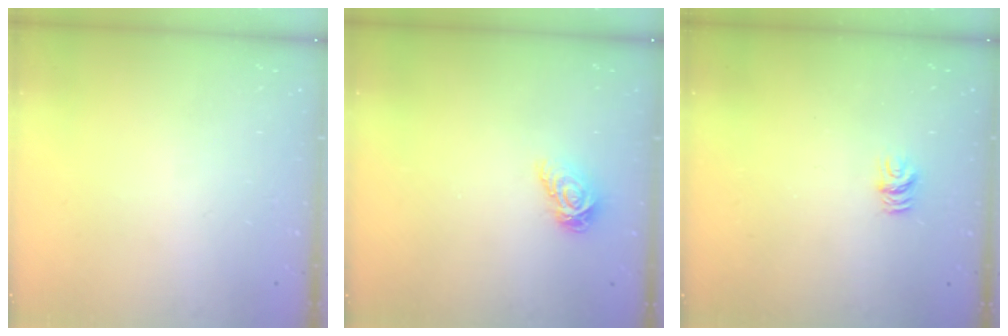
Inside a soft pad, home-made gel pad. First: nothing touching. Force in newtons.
{"total": 6.4, "press": 6.4, "slide": 0.2}
{"total": 5.3, "press": 5.3, "slide": 0.3}